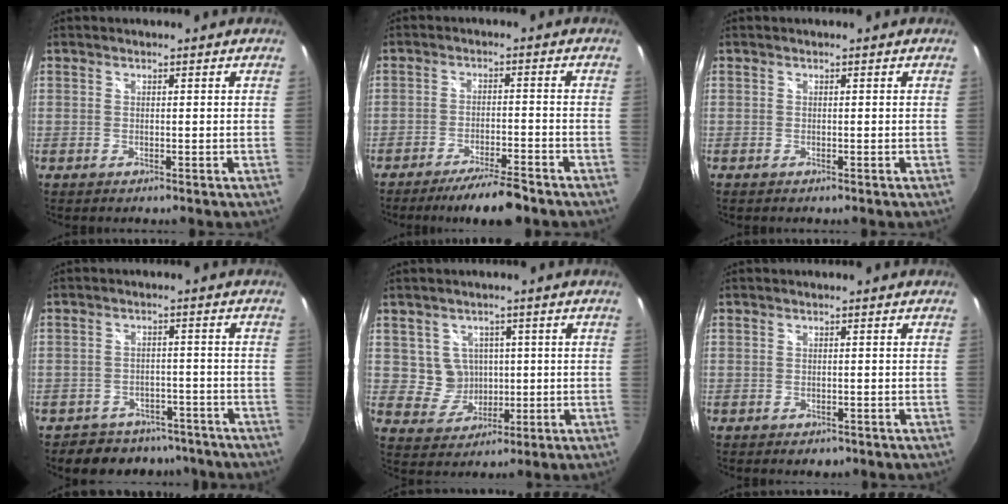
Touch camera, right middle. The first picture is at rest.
{"total": 8.1, "force": [-6.8, 0.7, 4.2], "torque": [-0.082, -0.005, -0.108]}
{"total": 0.0}
{"total": 9.6, "force": [-7.8, 5.5, 1.7], "torque": [-0.042, 0.019, -0.097]}
{"total": 5.9, "force": [0.8, 5.8, 1.0], "torque": [-0.028, 0.011, 0.029]}
{"total": 2.0, "force": [-1.2, 1.4, 0.9], "torque": [-0.017, -0.008, -0.014]}